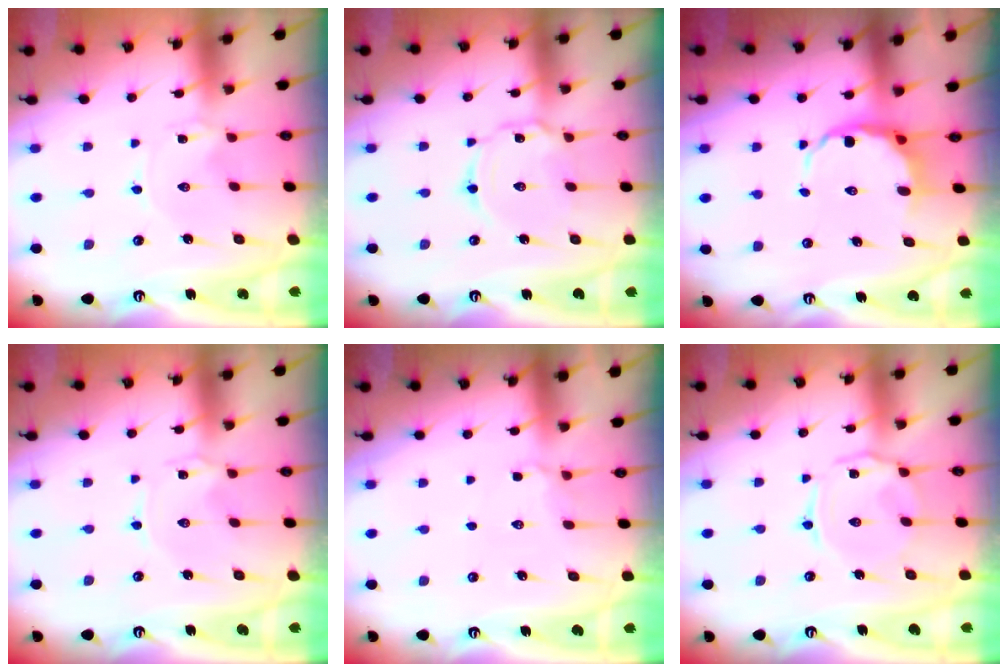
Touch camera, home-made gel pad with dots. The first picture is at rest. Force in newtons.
{"total": 4.3, "press": 4.3, "slide": 0.4}
{"total": 6.3, "press": 6.0, "slide": 1.8}
{"total": 0.8, "press": 0.8, "slide": 0.1}
{"total": 4.0, "press": 3.9, "slide": 1.2}
{"total": 6.1, "press": 6.1, "slide": 0.4}